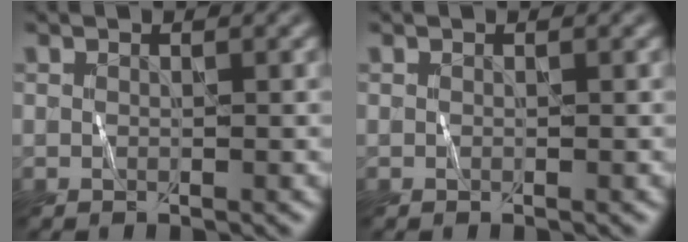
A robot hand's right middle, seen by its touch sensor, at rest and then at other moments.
{"total": 0.0}